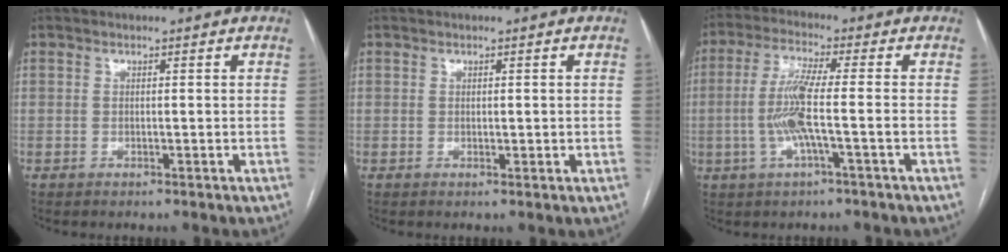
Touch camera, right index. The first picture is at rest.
{"total": 1.1, "force": [0.2, 0.6, 0.9], "torque": [-0.011, -0.003, 0.003]}
{"total": 7.7, "force": [-1.4, 0.1, 7.5], "torque": [-0.158, 0.004, -0.030]}